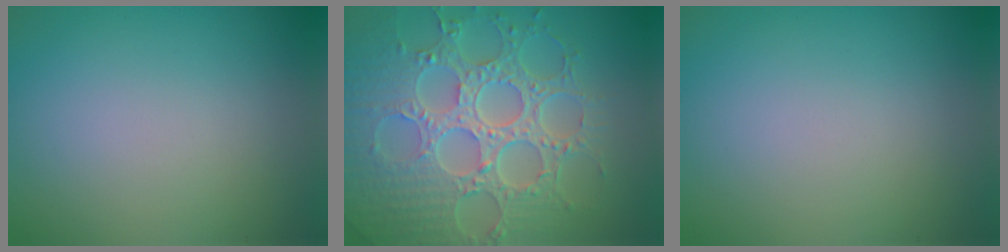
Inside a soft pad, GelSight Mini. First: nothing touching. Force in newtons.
{"total": 8.7, "press": 6.5, "slide": 5.7}
{"total": 0.0}